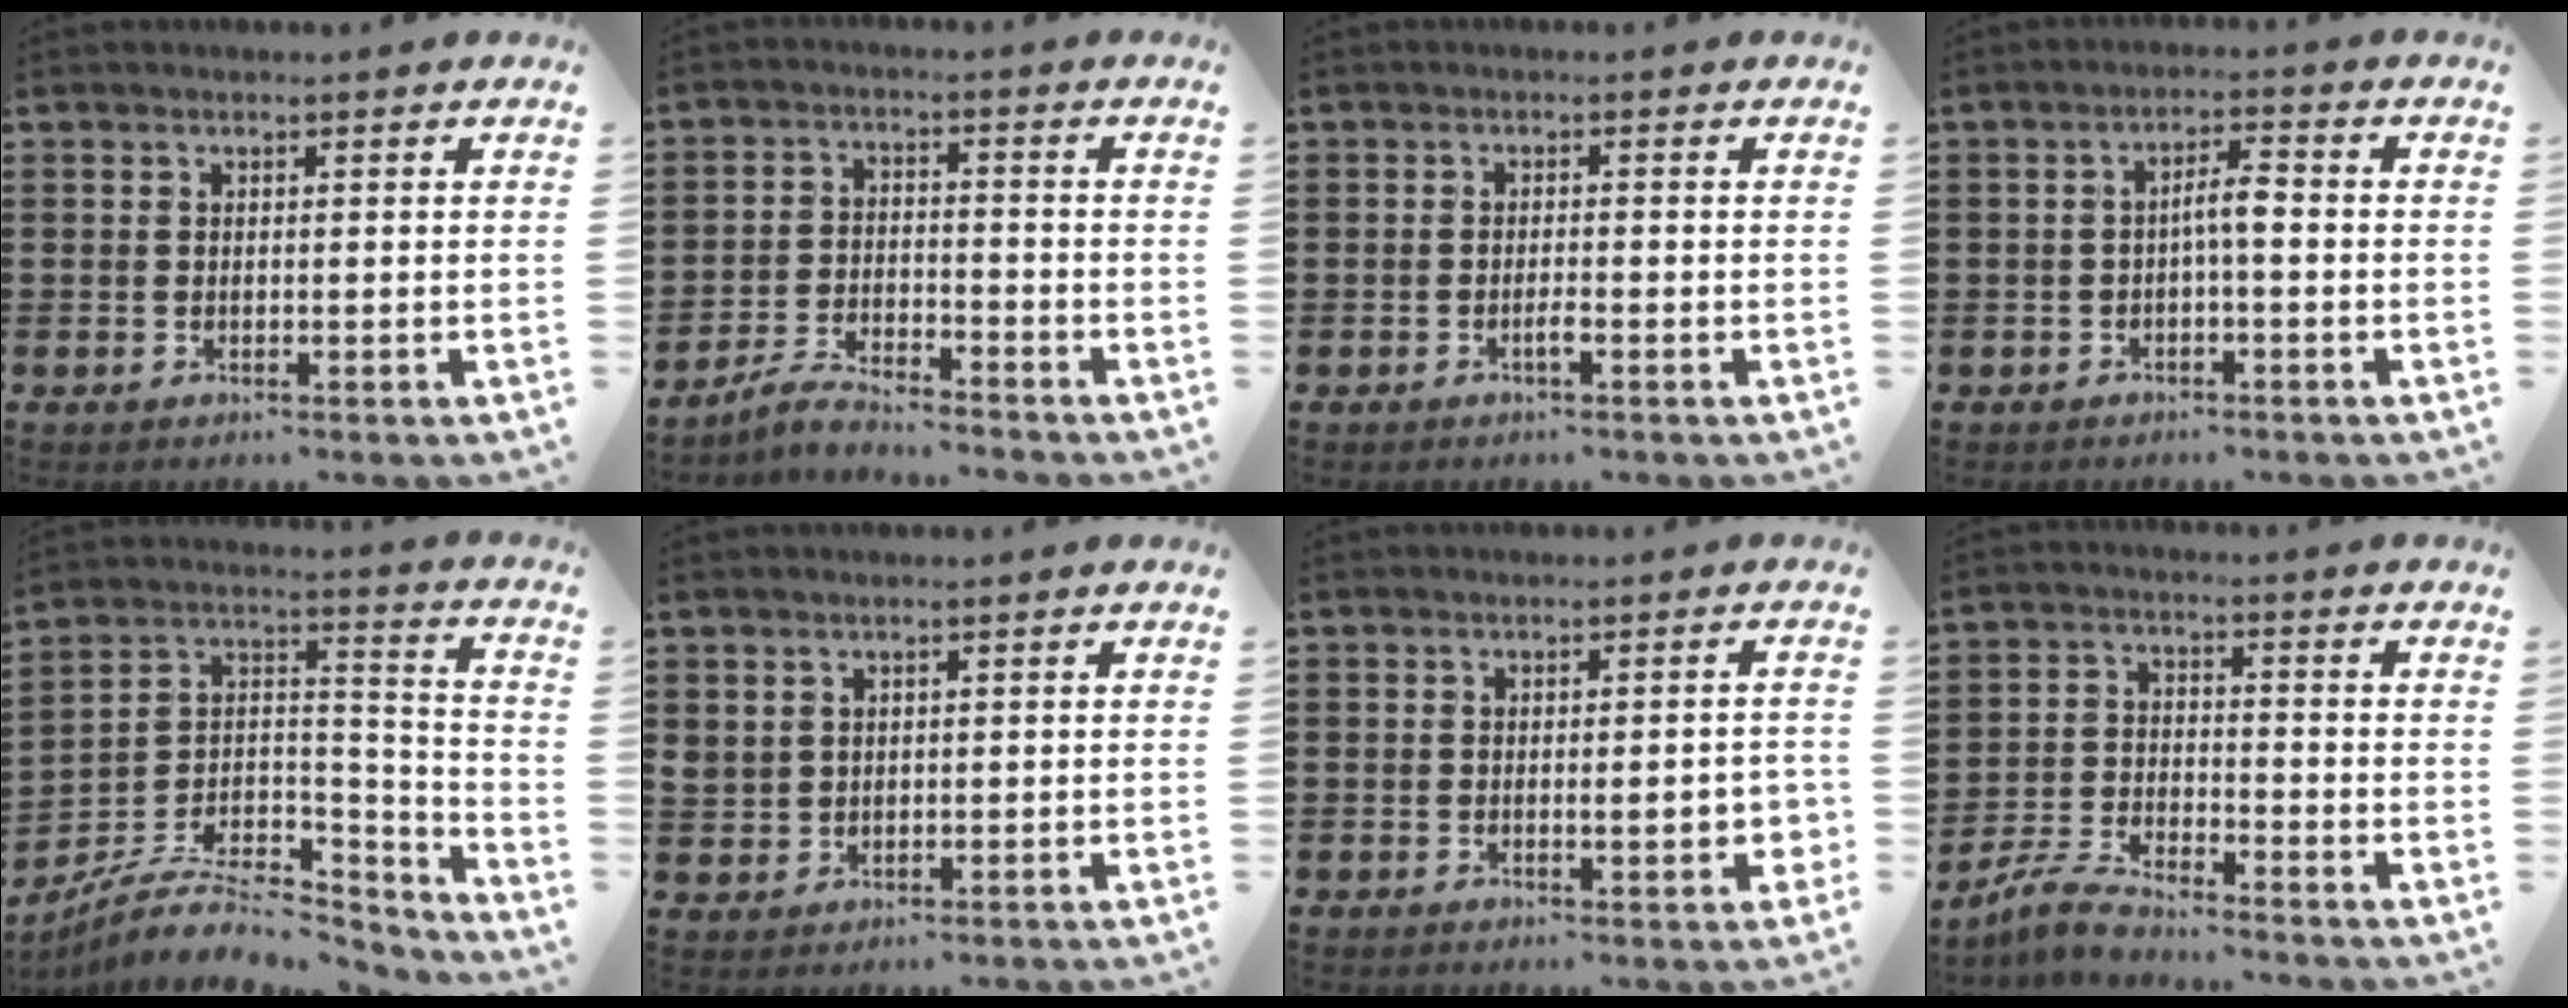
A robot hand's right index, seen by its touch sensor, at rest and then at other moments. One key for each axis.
{"total": 4.3, "fx": -4.1, "fy": 0.2, "fz": 1.1, "tx": -0.027, "ty": 0.003, "tz": -0.084}
{"total": 1.6, "fx": -0.9, "fy": 0.0, "fz": 1.3, "tx": -0.025, "ty": -0.004, "tz": -0.015}
{"total": 3.3, "fx": -0.6, "fy": 0.6, "fz": 3.2, "tx": -0.061, "ty": 0.006, "tz": -0.015}
{"total": 8.4, "fx": -6.5, "fy": 3.6, "fz": 3.9, "tx": -0.074, "ty": 0.010, "tz": -0.124}
{"total": 1.7, "fx": 1.1, "fy": 1.2, "fz": 0.3, "tx": -0.012, "ty": 0.004, "tz": 0.022}
{"total": 3.5, "fx": -0.4, "fy": 0.7, "fz": 3.4, "tx": -0.046, "ty": -0.002, "tz": -0.009}
{"total": 5.2, "fx": -5.0, "fy": 0.2, "fz": 1.6, "tx": -0.049, "ty": -0.007, "tz": -0.101}